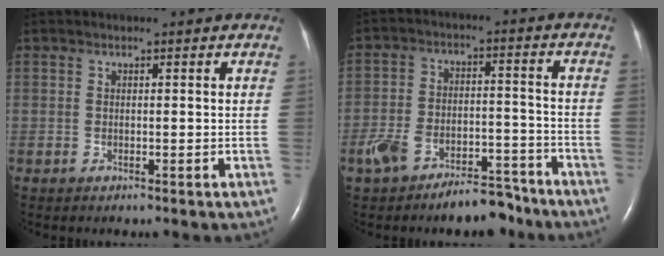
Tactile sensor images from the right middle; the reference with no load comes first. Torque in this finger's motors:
{"motor_torque": [0.70, -0.71, 0.11, 0.08]}